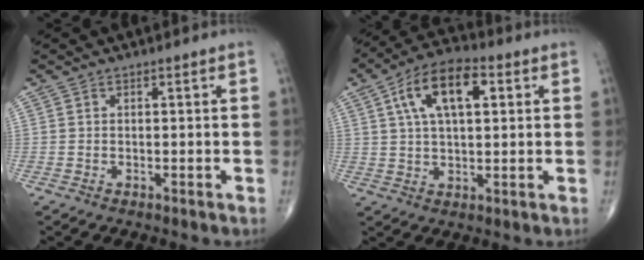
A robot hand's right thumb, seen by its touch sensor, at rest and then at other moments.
{"total": 12.8, "force": [4.1, 6.1, 10.5], "torque": [-0.179, 0.015, 0.066]}